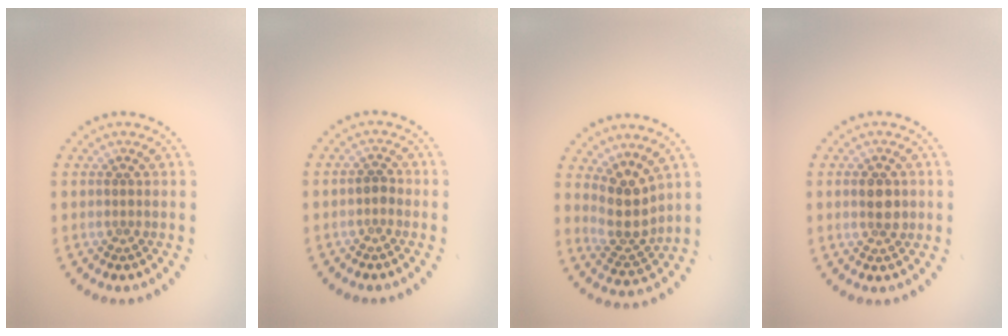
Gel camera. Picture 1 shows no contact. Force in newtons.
{"total": 0.9, "press": 0.8, "slide": 0.4}
{"total": 3.6, "press": 2.9, "slide": 2.2}
{"total": 2.1, "press": 2.1, "slide": 0.2}